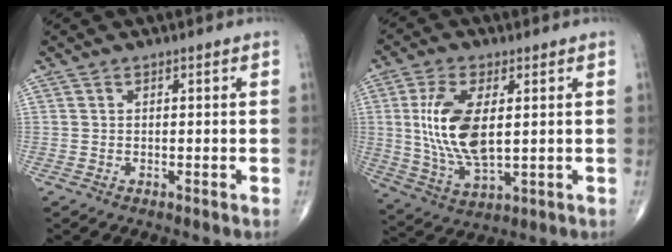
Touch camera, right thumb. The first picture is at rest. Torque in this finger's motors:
{"motor_torque": [1.23, 2.43, 1.48, -0.29, 0.50]}